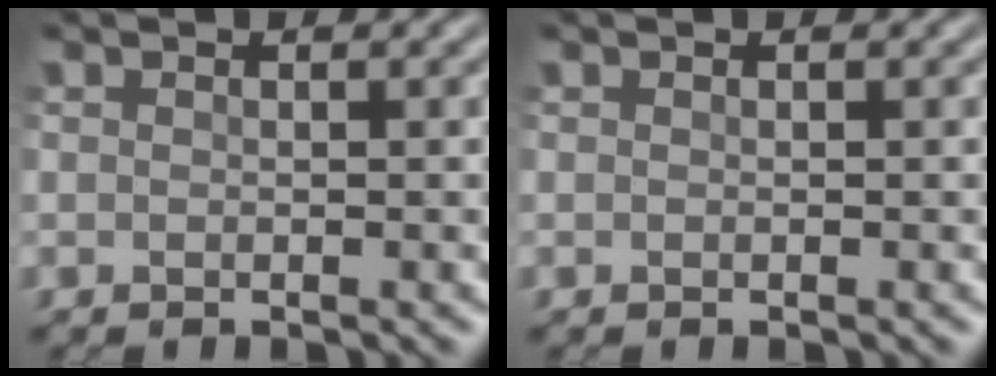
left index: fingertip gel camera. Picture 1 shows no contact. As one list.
[{"total": 0.0}]